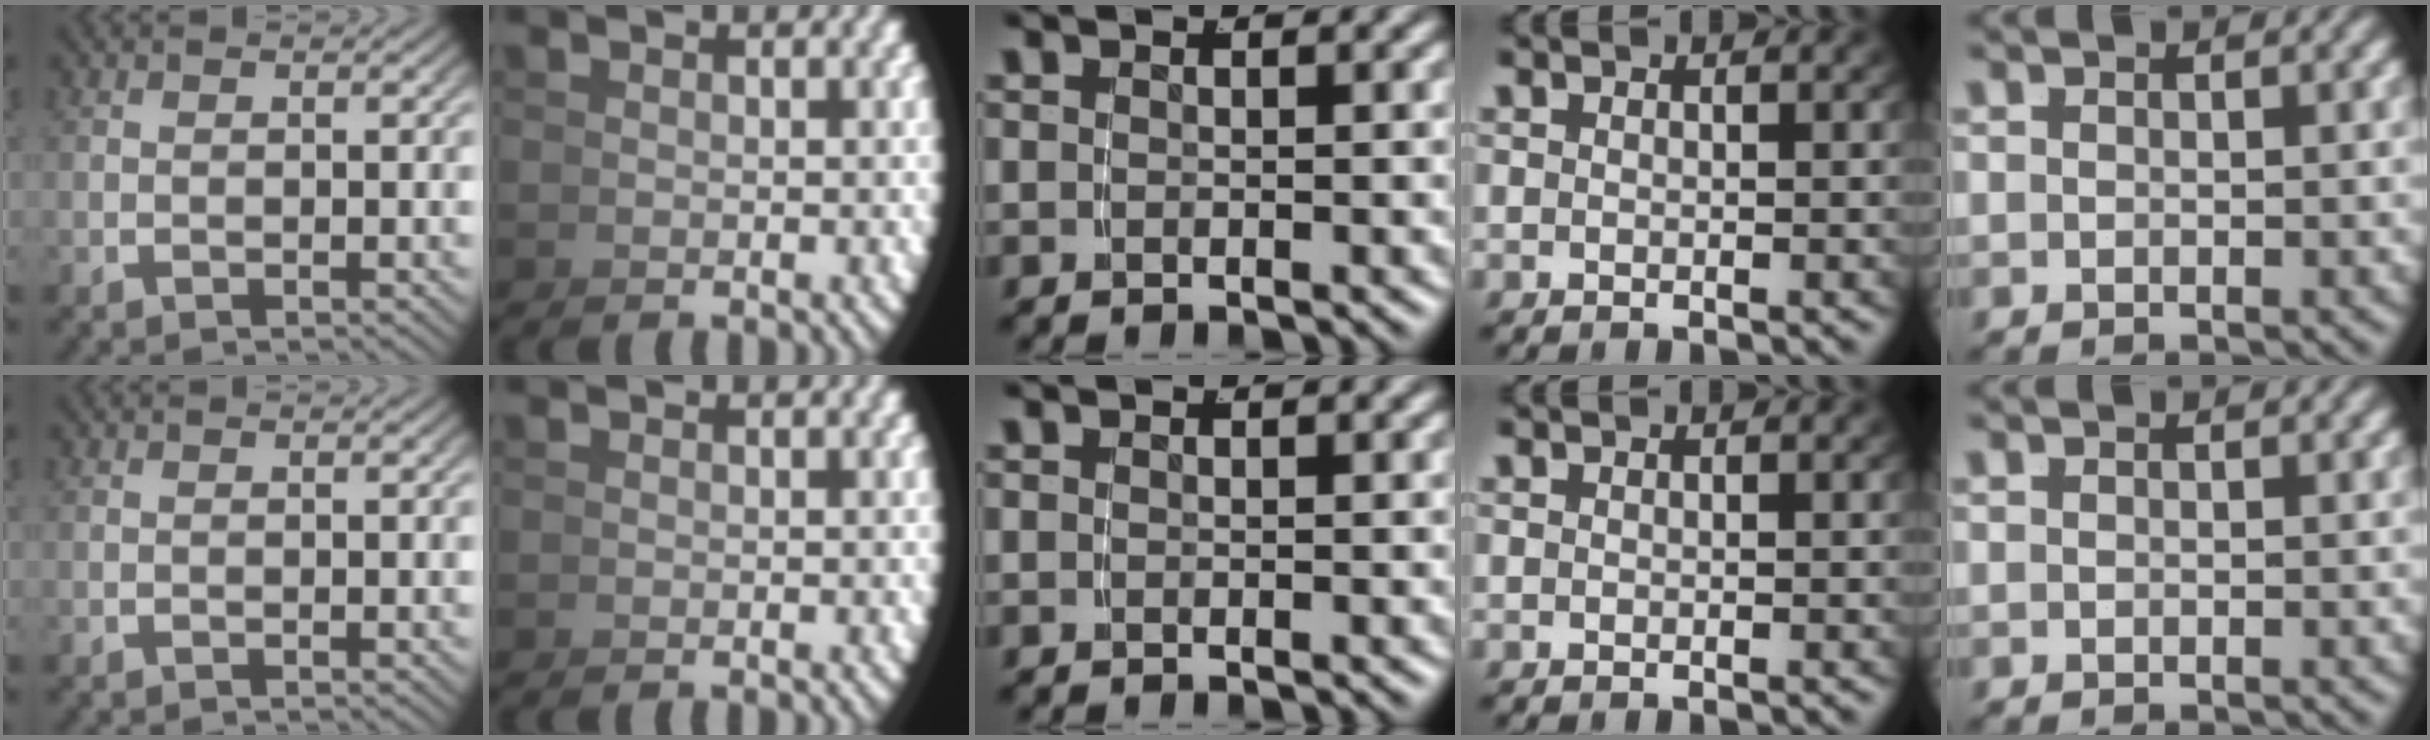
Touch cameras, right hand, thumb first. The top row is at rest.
{}